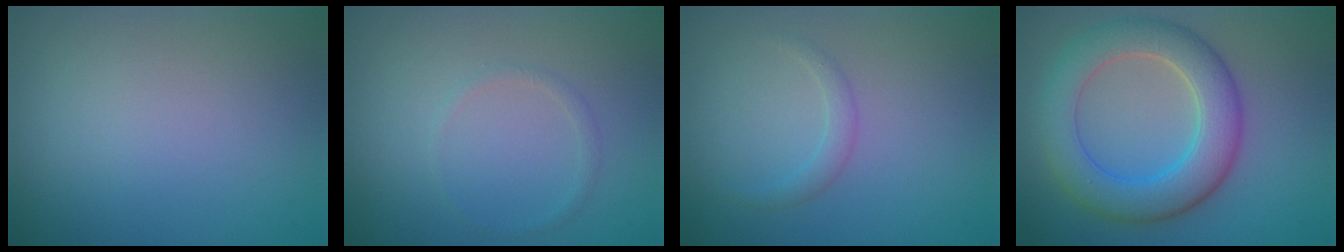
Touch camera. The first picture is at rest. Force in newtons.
{"total": 0.8, "press": 0.8, "slide": 0.1}
{"total": 1.2, "press": 1.2, "slide": 0.1}
{"total": 6.7, "press": 6.7, "slide": 0.2}